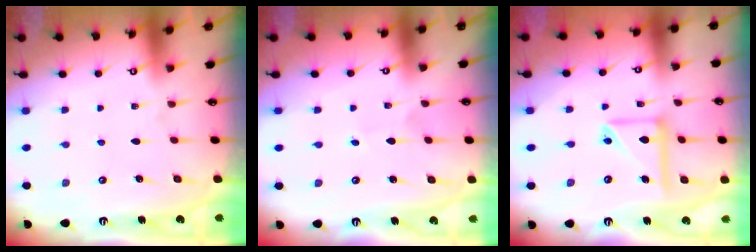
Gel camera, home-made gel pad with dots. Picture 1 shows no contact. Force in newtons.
{"total": 2.5, "press": 2.5, "slide": 0.1}
{"total": 12.8, "press": 12.7, "slide": 1.2}